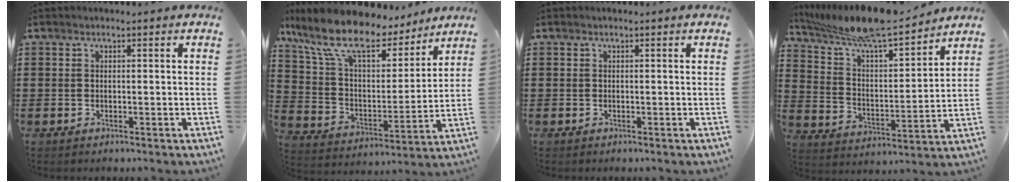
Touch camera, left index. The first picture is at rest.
{"total": 12.8, "force": [10.2, 3.6, 6.9], "torque": [-0.174, -0.056, 0.176]}
{"total": 0.0}
{"total": 9.6, "force": [8.5, 0.6, 4.2], "torque": [-0.116, -0.056, 0.145]}